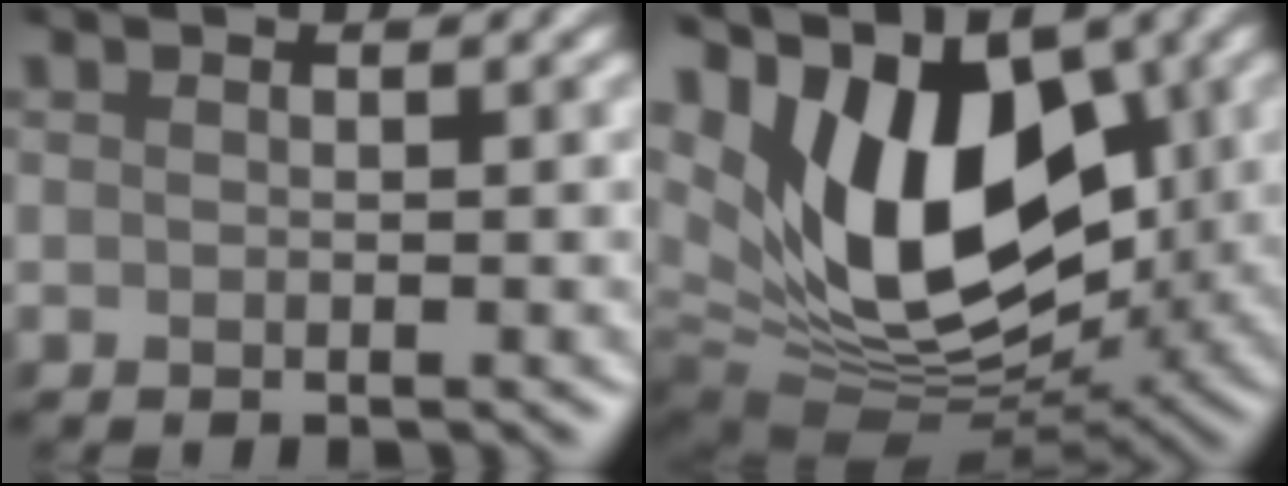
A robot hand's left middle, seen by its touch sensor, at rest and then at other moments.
{"total": 14.4, "force": [4.5, 8.4, 10.8], "torque": [-0.181, 0.002, 0.073]}